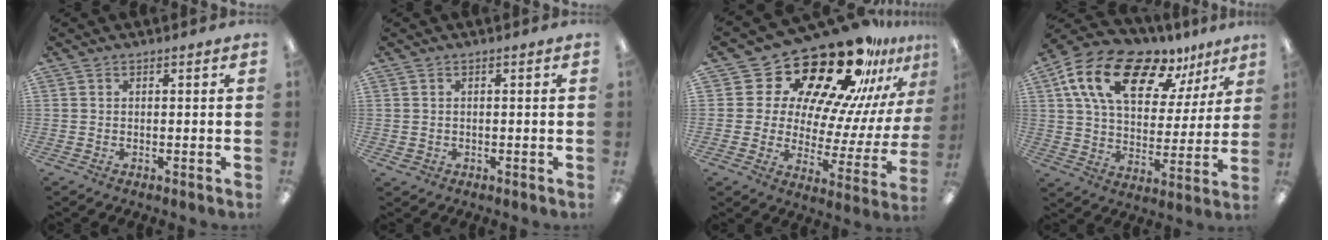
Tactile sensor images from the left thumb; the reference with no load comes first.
{"total": 0.9, "force": [-0.3, 0.9, -0.2], "torque": [0.001, 0.001, -0.008]}
{"total": 24.7, "force": [19.4, 10.6, 11.0], "torque": [-0.170, -0.153, 0.338]}
{"total": 19.3, "force": [12.1, 9.7, 11.5], "torque": [-0.206, -0.066, 0.213]}